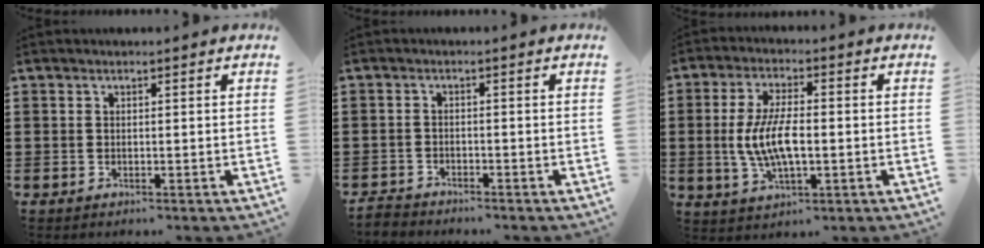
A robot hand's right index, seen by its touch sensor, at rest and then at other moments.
{"total": 1.7, "force": [-1.6, 0.3, -0.1], "torque": [-0.006, 0.002, -0.036]}
{"total": 8.2, "force": [-0.8, 3.2, 7.6], "torque": [-0.169, -0.005, -0.023]}